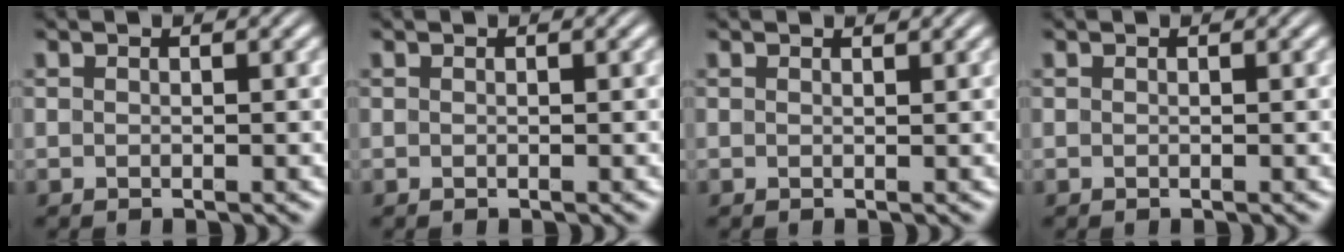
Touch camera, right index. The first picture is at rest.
{"total": 0.0}
{"total": 0.5, "force": [0.5, -0.2, 0.0], "torque": [0.006, -0.003, 0.009]}
{"total": 0.0}